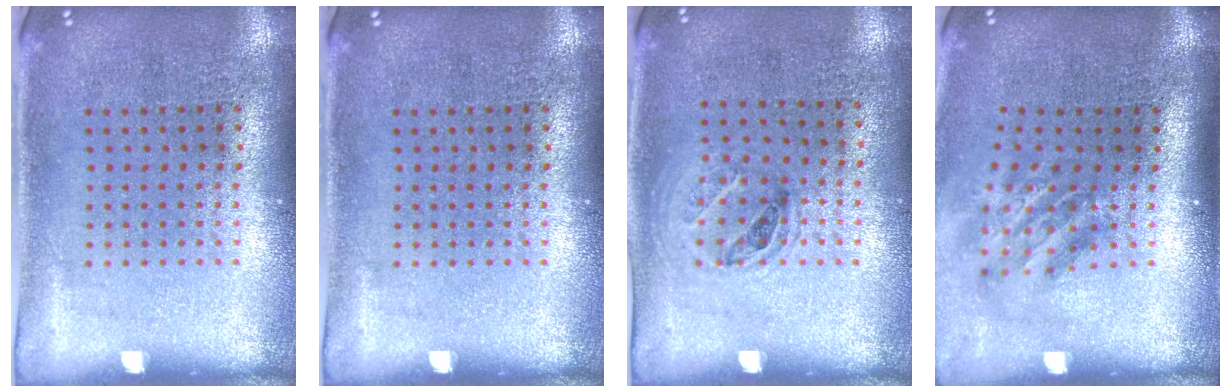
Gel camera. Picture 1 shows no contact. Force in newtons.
{"total": 0.0}
{"total": 1.1, "press": 0.8, "slide": 0.7}
{"total": 1.9, "press": 1.2, "slide": 1.4}